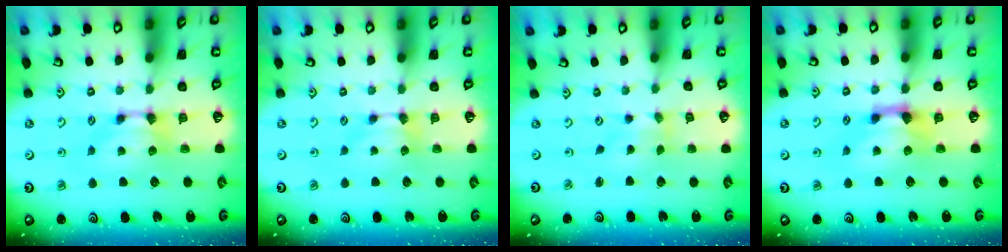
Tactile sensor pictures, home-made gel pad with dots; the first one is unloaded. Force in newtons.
{"total": 0.7, "press": 0.6, "slide": 0.5}
{"total": 1.9, "press": 1.6, "slide": 0.9}
{"total": 1.5, "press": 0.7, "slide": 1.3}